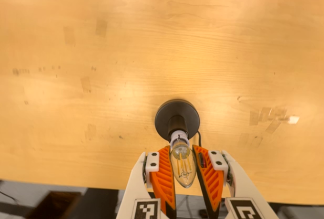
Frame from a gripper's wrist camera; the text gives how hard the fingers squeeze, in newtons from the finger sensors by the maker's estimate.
{"total": 13.3, "left": 12.0, "right": 14.6}